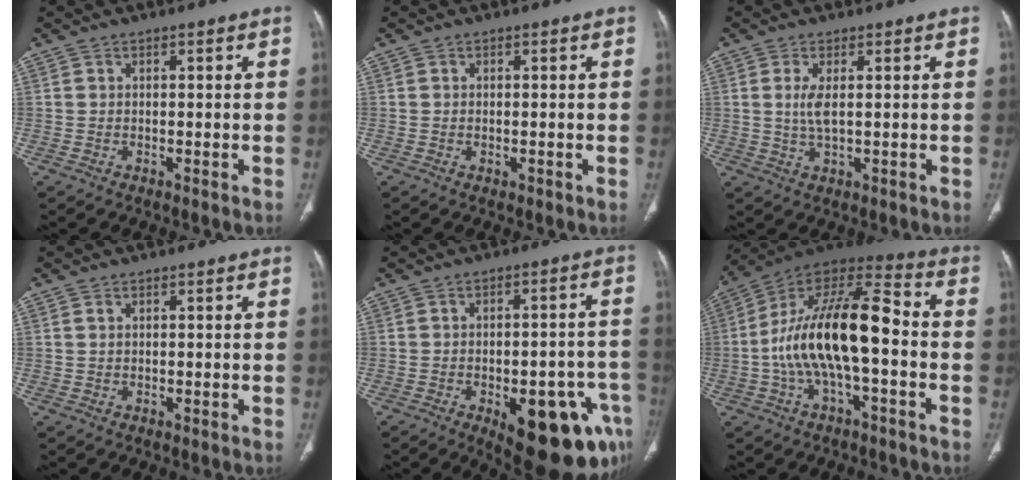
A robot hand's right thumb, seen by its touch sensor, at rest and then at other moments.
{"total": 0.8, "force": [-0.2, 0.5, 0.6], "torque": [-0.013, 0.002, 0.000]}
{"total": 3.6, "force": [0.6, 1.1, 3.4], "torque": [-0.083, -0.007, 0.018]}
{"total": 0.5, "force": [0.3, 0.2, 0.4], "torque": [-0.011, 0.004, 0.007]}
{"total": 19.0, "force": [-8.2, 8.0, 15.1], "torque": [-0.133, 0.030, -0.090]}
{"total": 19.6, "force": [-2.4, 7.8, 17.8], "torque": [-0.325, 0.054, -0.046]}